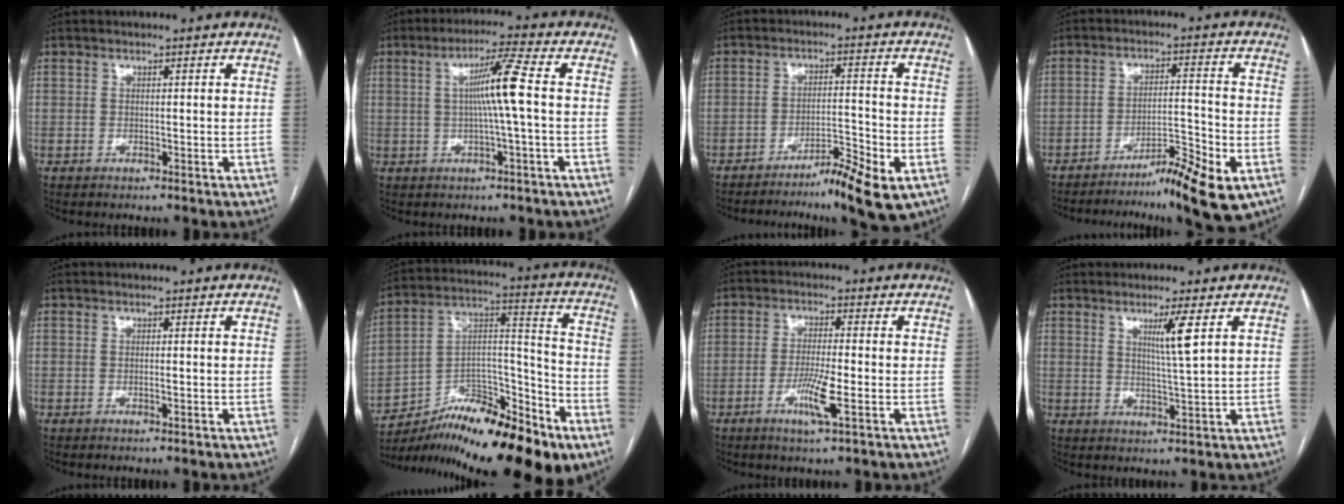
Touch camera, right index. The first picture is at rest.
{"total": 7.3, "force": [0.4, -0.9, 7.2], "torque": [-0.126, 0.009, 0.007]}
{"total": 8.9, "force": [-5.4, 0.6, 7.0], "torque": [-0.107, -0.007, -0.083]}
{"total": 10.7, "force": [-6.8, 0.6, 8.3], "torque": [-0.123, -0.005, -0.104]}
{"total": 0.6, "force": [-0.2, 0.0, 0.5], "torque": [-0.011, 0.000, -0.002]}
{"total": 21.0, "force": [-14.8, 5.2, 13.9], "torque": [-0.204, 0.036, -0.240]}
{"total": 6.0, "force": [-2.3, -0.1, 5.6], "torque": [-0.108, -0.011, -0.043]}
{"total": 4.7, "force": [2.0, -0.9, 4.2], "torque": [-0.075, -0.011, 0.038]}